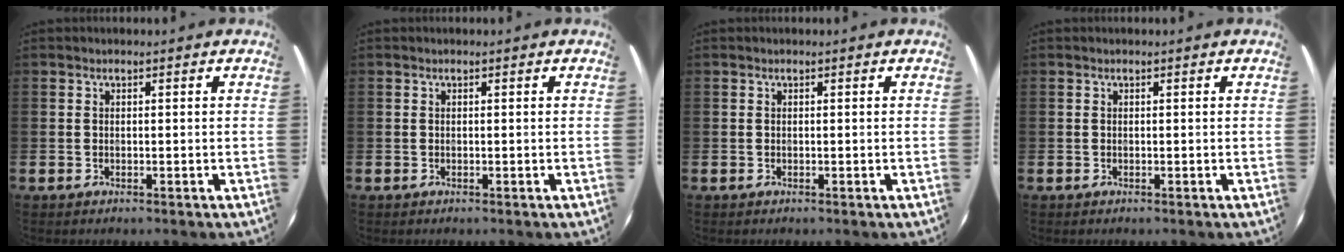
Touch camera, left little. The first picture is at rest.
{"total": 0.0}
{"total": 0.0}
{"total": 0.0}